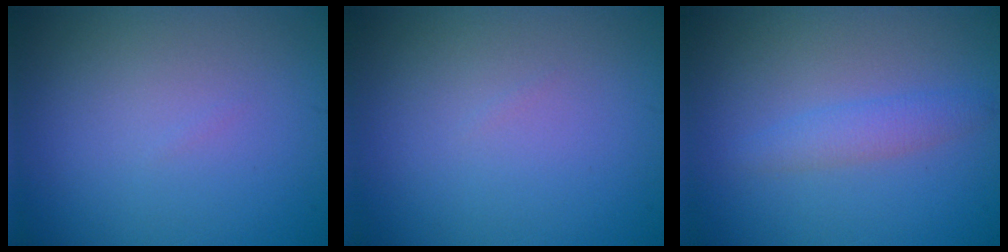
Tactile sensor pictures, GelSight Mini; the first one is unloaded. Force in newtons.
{"total": 0.0}
{"total": 1.8, "press": 1.8, "slide": 0.1}